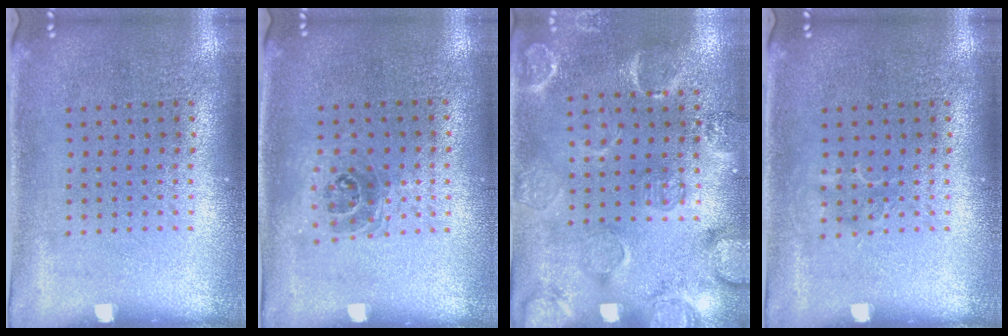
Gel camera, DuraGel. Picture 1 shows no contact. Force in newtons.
{"total": 1.0, "press": 0.9, "slide": 0.4}
{"total": 2.6, "press": 2.0, "slide": 1.6}
{"total": 0.9, "press": 0.9, "slide": 0.3}